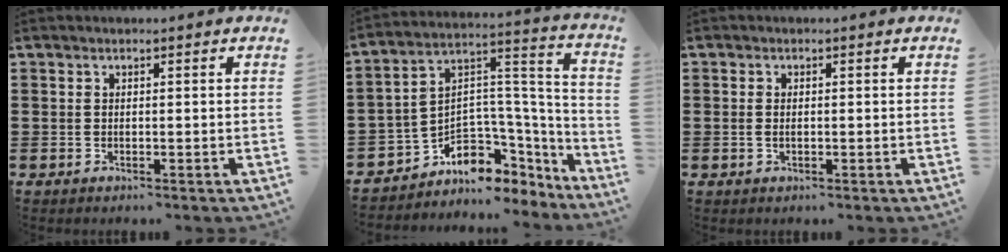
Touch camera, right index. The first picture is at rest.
{"total": 5.7, "force": [-1.2, 5.3, 1.8], "torque": [-0.053, -0.027, -0.012]}
{"total": 1.1, "force": [0.0, 0.4, 1.0], "torque": [-0.023, -0.001, 0.001]}